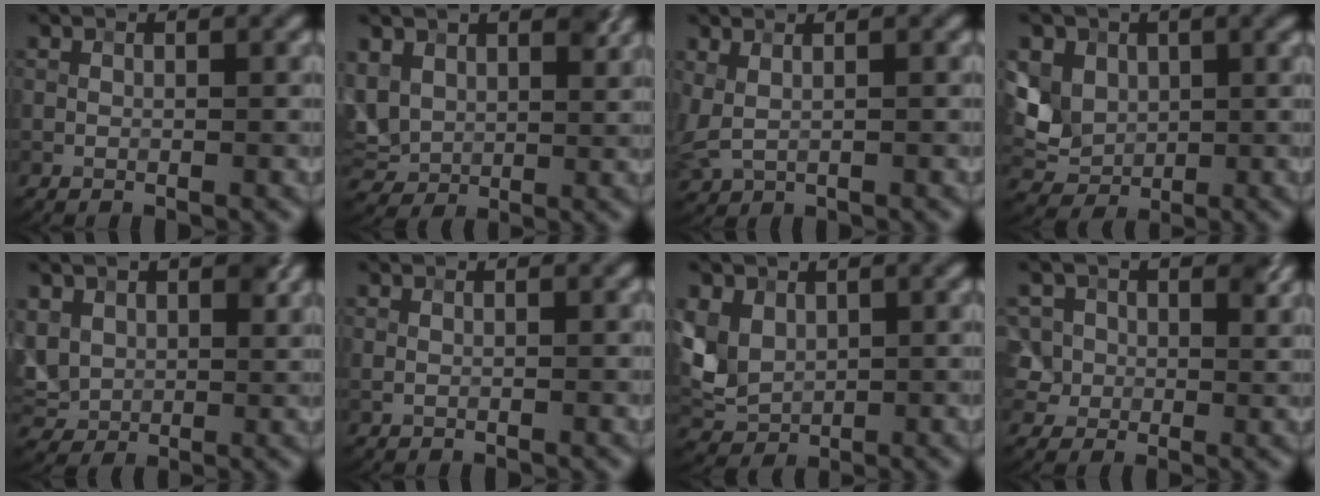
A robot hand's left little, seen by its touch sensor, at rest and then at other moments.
{"total": 6.4, "force": [2.7, 4.7, 3.3], "torque": [-0.099, 0.000, 0.050]}
{"total": 2.1, "force": [1.0, 1.1, 1.5], "torque": [-0.038, -0.004, 0.029]}
{"total": 5.9, "force": [1.6, 4.8, 2.9], "torque": [-0.068, 0.015, 0.025]}
{"total": 5.8, "force": [2.1, 4.5, 2.9], "torque": [-0.088, 0.001, 0.041]}
{"total": 0.0}
{"total": 4.5, "force": [1.0, 3.6, 2.6], "torque": [-0.064, 0.000, 0.020]}
{"total": 5.9, "force": [1.9, 5.1, 2.4], "torque": [-0.049, 0.007, 0.023]}